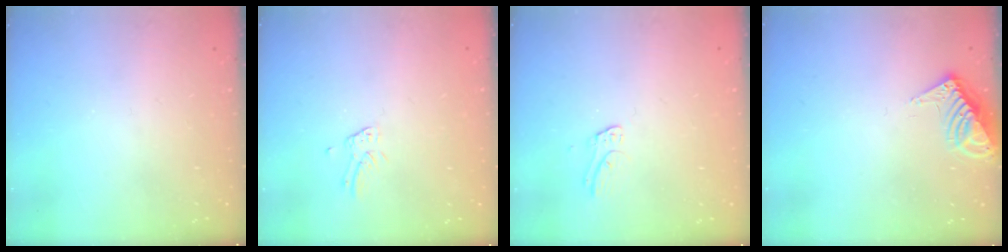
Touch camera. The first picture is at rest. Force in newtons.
{"total": 1.3, "press": 1.3, "slide": 0.1}
{"total": 5.6, "press": 5.5, "slide": 0.6}
{"total": 9.4, "press": 9.4, "slide": 0.8}